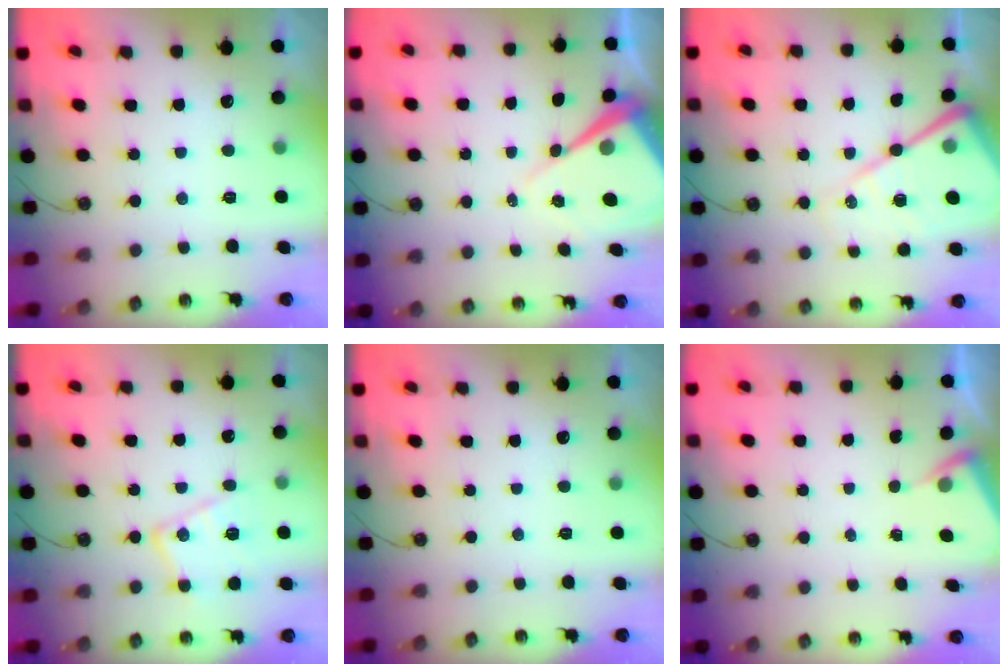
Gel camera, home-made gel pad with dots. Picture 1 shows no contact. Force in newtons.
{"total": 10.2, "press": 10.2, "slide": 0.6}
{"total": 18.6, "press": 18.4, "slide": 2.1}
{"total": 13.6, "press": 13.5, "slide": 1.4}
{"total": 0.0}
{"total": 2.9, "press": 2.9, "slide": 0.4}